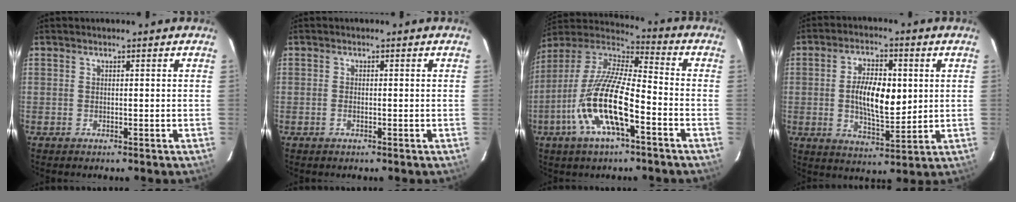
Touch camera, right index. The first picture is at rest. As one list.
[{"total": 1.0, "force": [-0.5, 0.4, 0.7], "torque": [-0.016, 0.001, -0.010]}, {"total": 17.9, "force": [-7.2, 4.8, 15.6], "torque": [-0.308, -0.020, -0.146]}, {"total": 10.8, "force": [0.8, 4.9, 9.6], "torque": [-0.174, 0.004, 0.018]}]